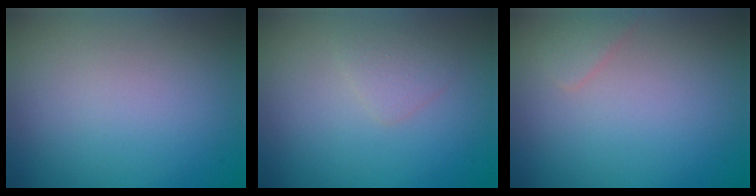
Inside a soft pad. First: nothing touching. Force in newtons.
{"total": 1.4, "press": 1.4, "slide": 0.1}
{"total": 0.9, "press": 0.9, "slide": 0.1}